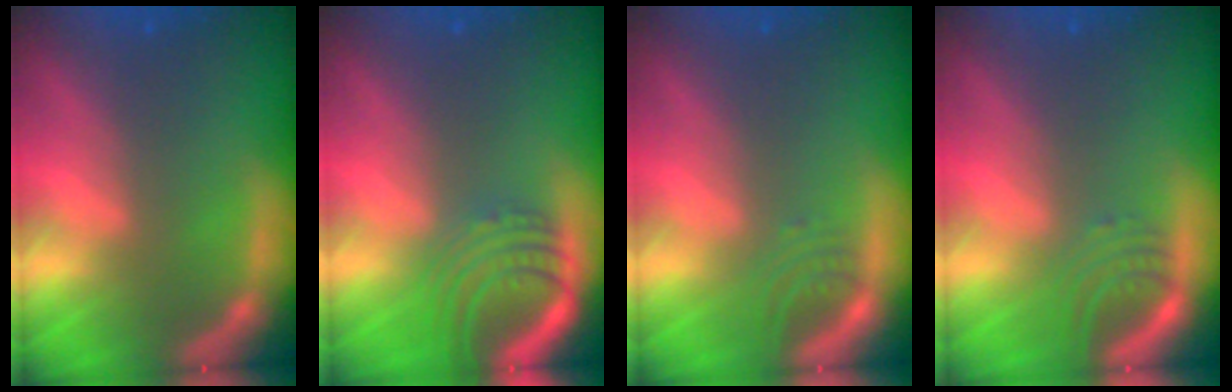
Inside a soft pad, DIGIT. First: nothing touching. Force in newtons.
{"total": 6.5}
{"total": 2.0}
{"total": 3.0}